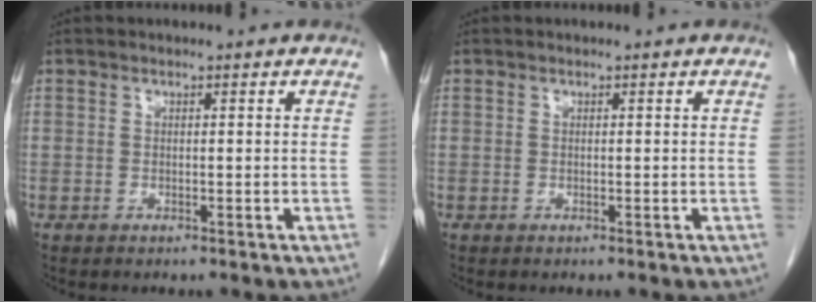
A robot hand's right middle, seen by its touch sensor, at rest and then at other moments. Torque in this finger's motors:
{"motor_torque": [-0.05, -0.01, 0.00, 0.00]}